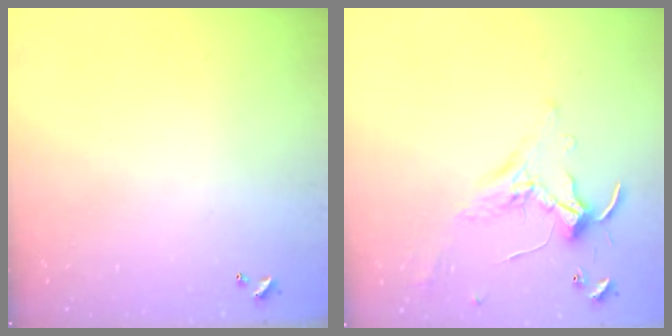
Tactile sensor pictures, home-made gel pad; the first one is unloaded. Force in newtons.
{"total": 0.9, "press": 0.8, "slide": 0.4}